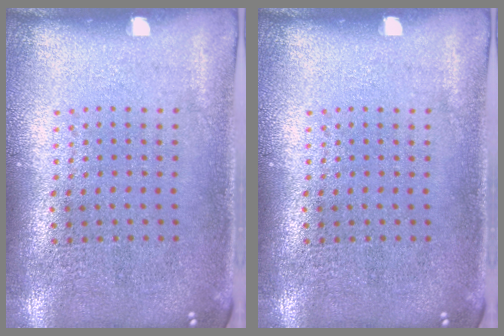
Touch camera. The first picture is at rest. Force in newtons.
{"total": 0.0}